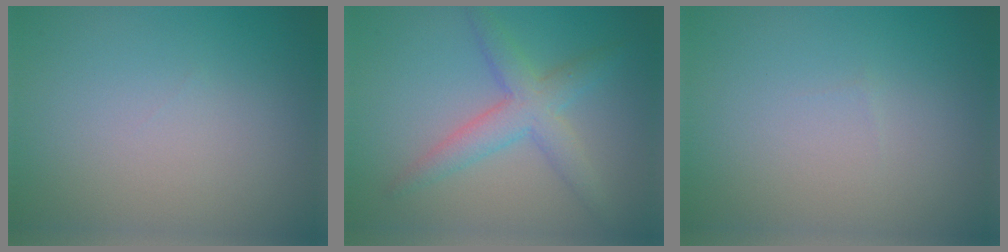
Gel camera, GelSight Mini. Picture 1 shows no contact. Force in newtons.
{"total": 3.8, "press": 3.8, "slide": 0.1}
{"total": 0.0}